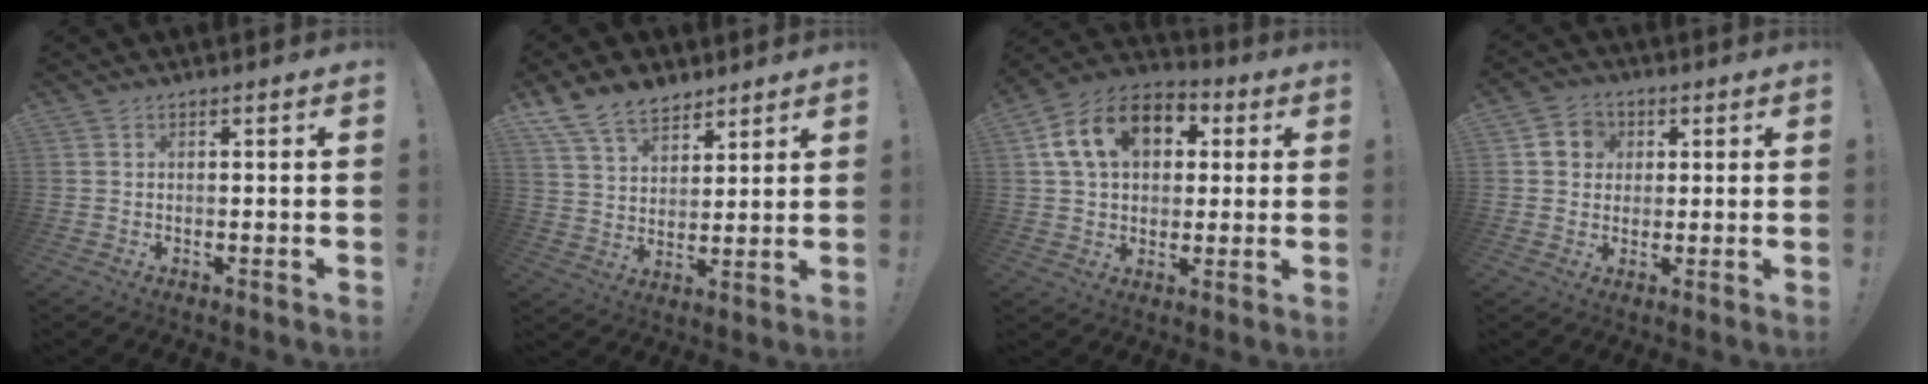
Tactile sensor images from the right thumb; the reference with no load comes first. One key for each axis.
{"total": 11.6, "fx": 8.7, "fy": 6.3, "fz": 4.2, "tx": -0.084, "ty": -0.053, "tz": 0.170}
{"total": 16.3, "fx": 5.3, "fy": 11.7, "fz": 10.0, "tx": -0.154, "ty": 0.002, "tz": 0.101}
{"total": 6.6, "fx": 1.5, "fy": 6.1, "fz": 2.0, "tx": -0.029, "ty": 0.000, "tz": 0.032}